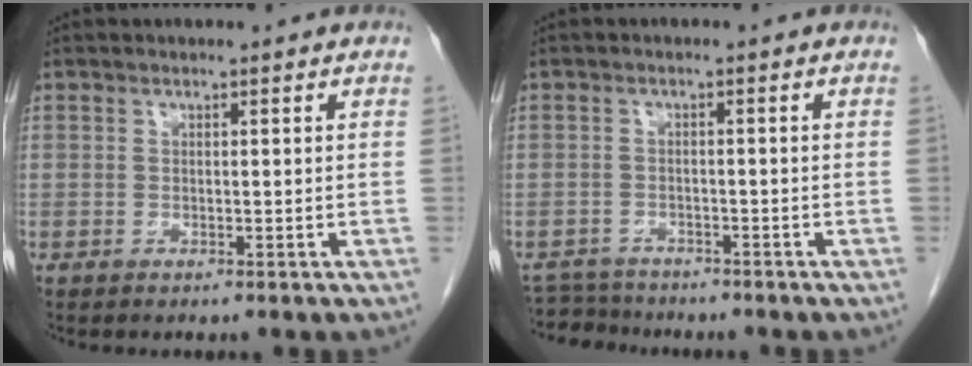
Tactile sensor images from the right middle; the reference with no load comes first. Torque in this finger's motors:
{"motor_torque": [-0.50, -0.58, -0.28, -0.05]}